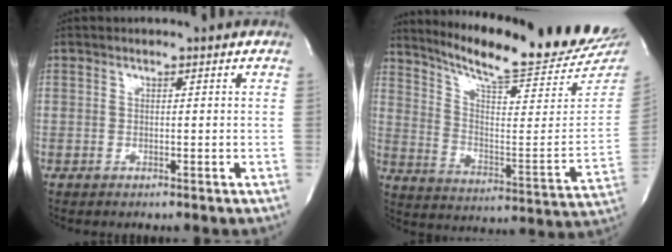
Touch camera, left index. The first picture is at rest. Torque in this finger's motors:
{"motor_torque": [-0.15, -0.26, 0.27, 0.09]}